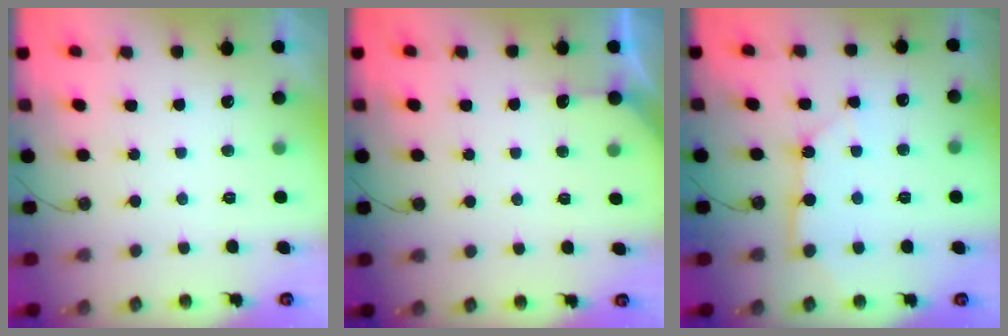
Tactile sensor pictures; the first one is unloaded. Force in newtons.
{"total": 3.2, "press": 3.2, "slide": 0.5}
{"total": 8.6, "press": 8.6, "slide": 0.8}